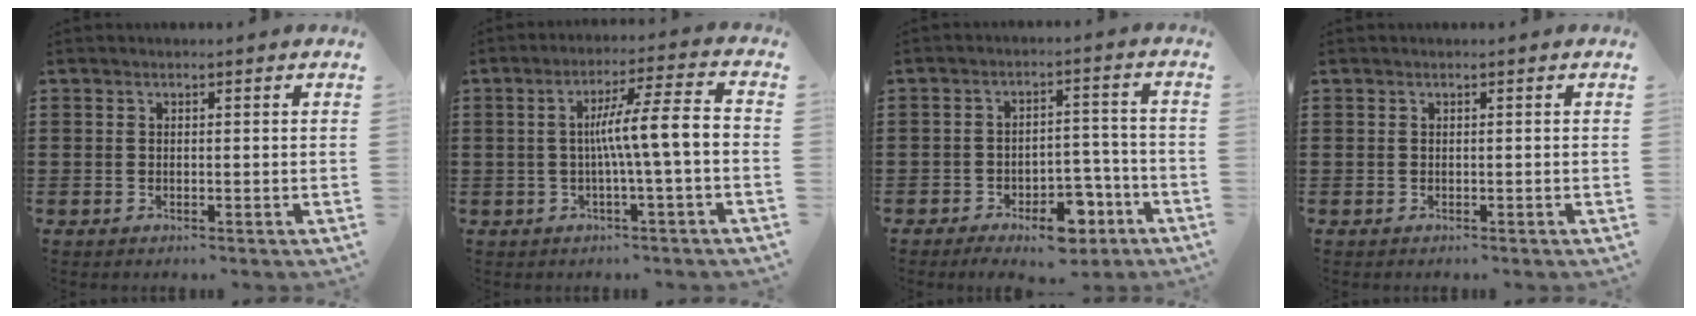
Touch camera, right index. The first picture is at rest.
{"total": 8.2, "force": [-0.9, 0.0, 8.1], "torque": [-0.148, 0.001, -0.023]}
{"total": 7.3, "force": [-4.7, 3.0, 4.7], "torque": [-0.074, 0.015, -0.080]}
{"total": 0.0}